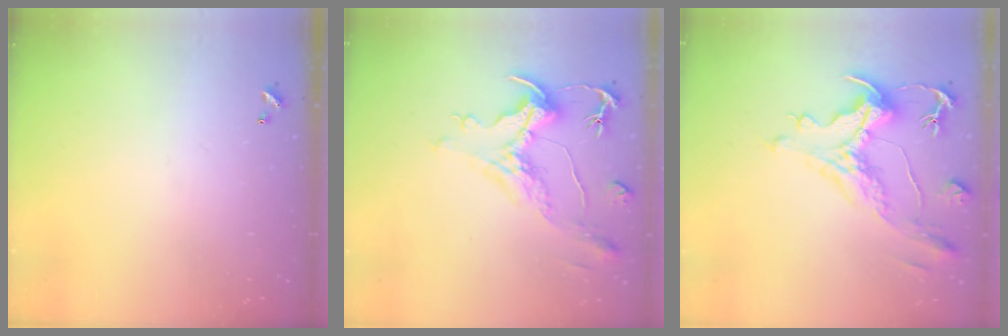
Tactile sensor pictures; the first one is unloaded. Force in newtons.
{"total": 1.6, "press": 0.1, "slide": 1.6}
{"total": 1.9, "press": 0.8, "slide": 1.7}